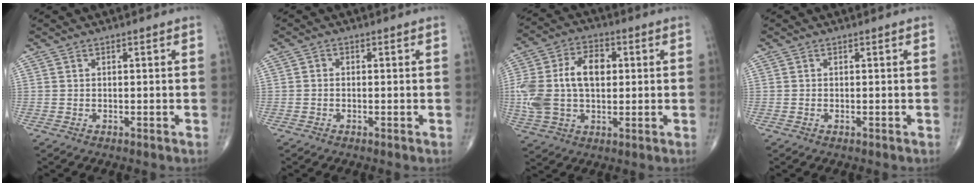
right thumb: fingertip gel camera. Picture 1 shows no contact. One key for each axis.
{"total": 0.7, "fx": -0.2, "fy": 0.6, "fz": 0.4, "tx": -0.002, "ty": 0.002, "tz": -0.009}
{"total": 16.0, "fx": 1.2, "fy": 10.1, "fz": 12.3, "tx": -0.247, "ty": 0.024, "tz": 0.023}
{"total": 0.0}